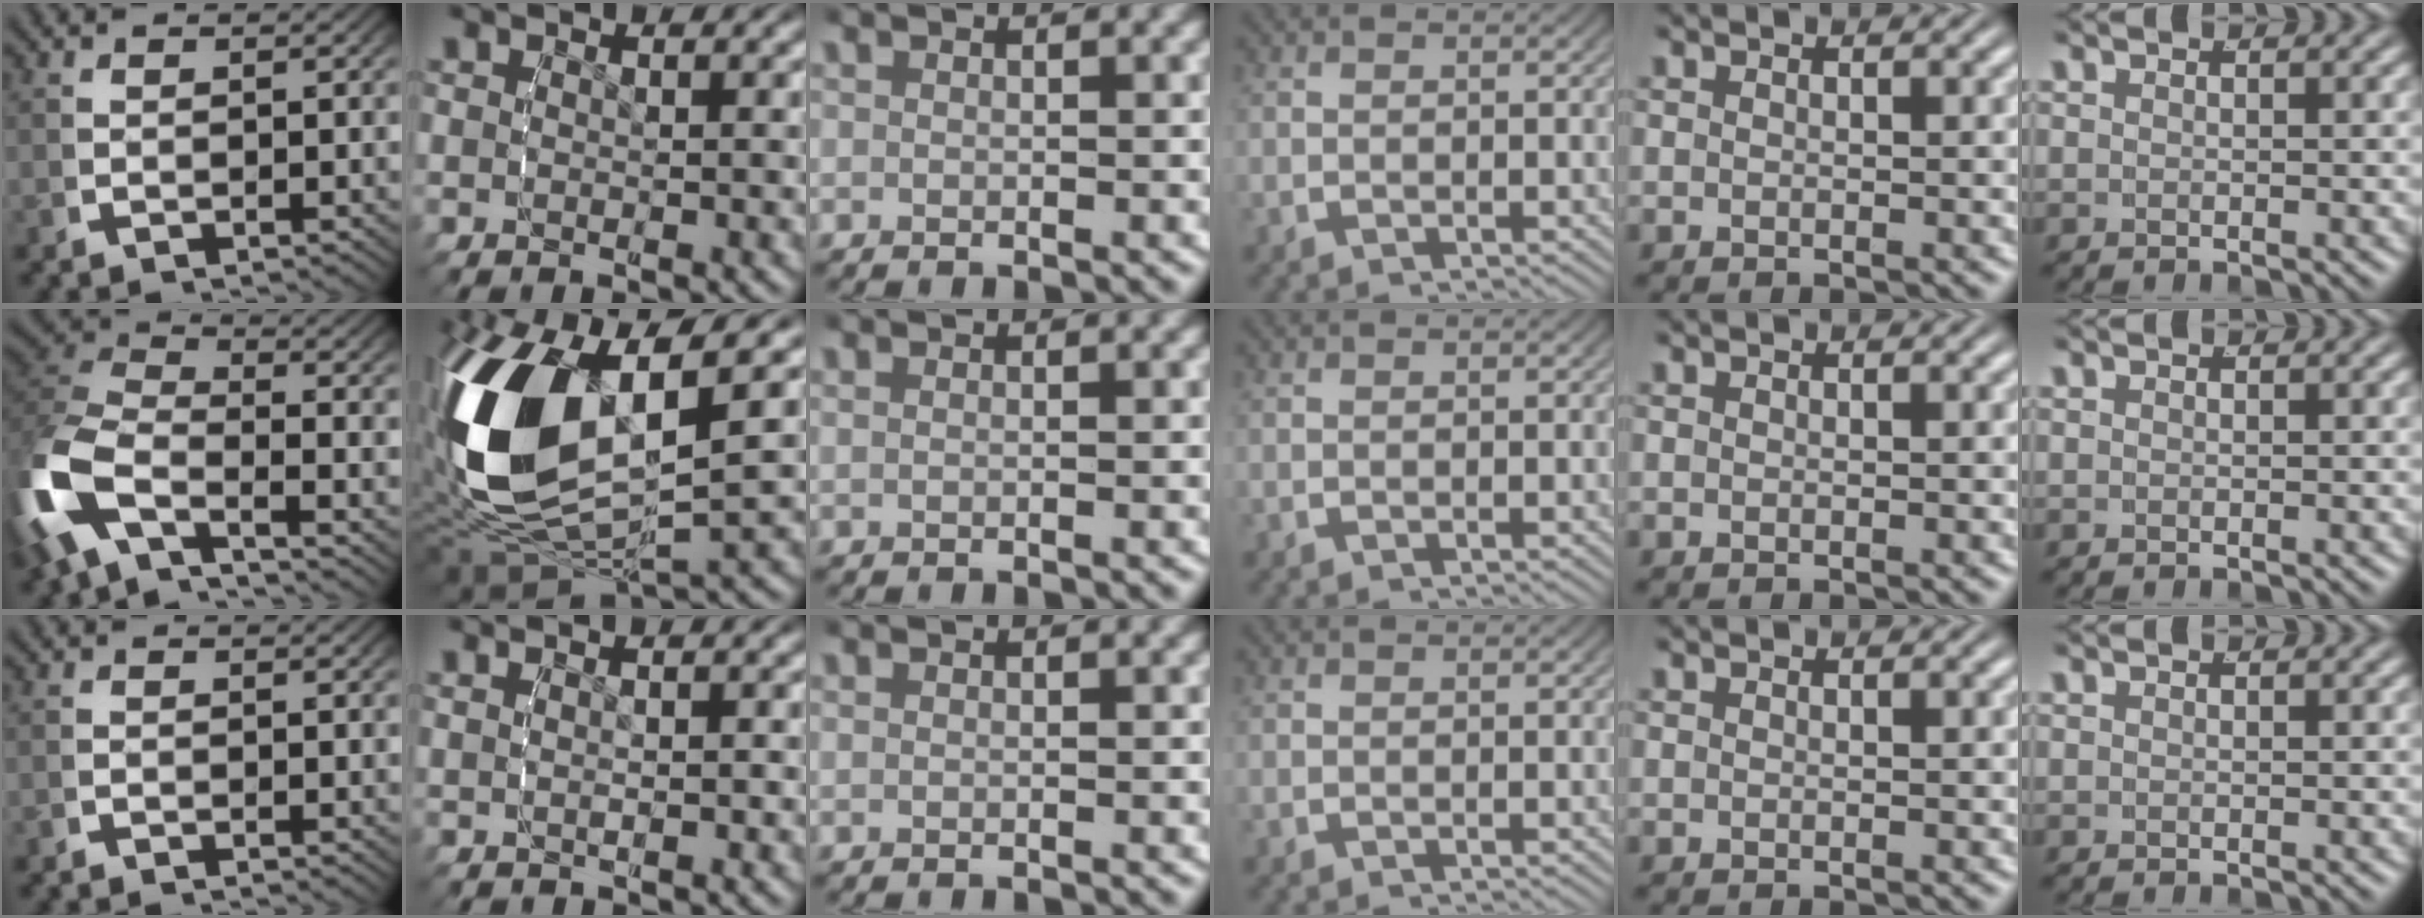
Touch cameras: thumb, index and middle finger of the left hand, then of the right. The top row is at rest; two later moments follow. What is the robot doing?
{"motion": "lift_and_place", "object": "pen"}